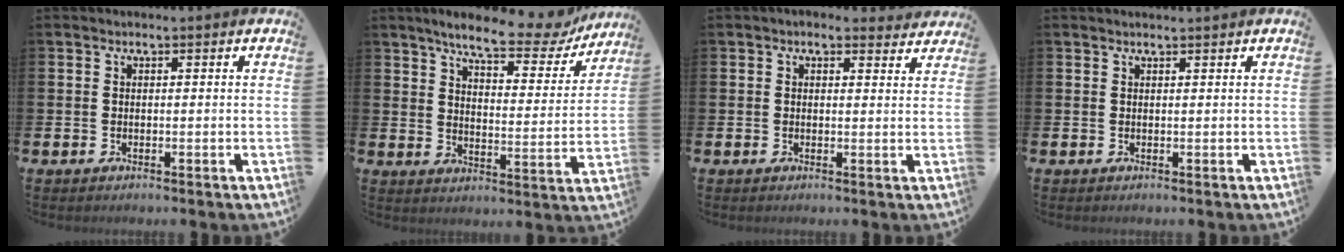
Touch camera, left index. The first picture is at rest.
{"total": 8.4, "force": [7.3, 2.0, 3.8], "torque": [-0.080, -0.043, 0.119]}
{"total": 2.1, "force": [1.9, 0.8, 0.4], "torque": [0.000, -0.005, 0.031]}
{"total": 0.5, "force": [0.5, -0.1, 0.0], "torque": [0.001, -0.001, 0.010]}